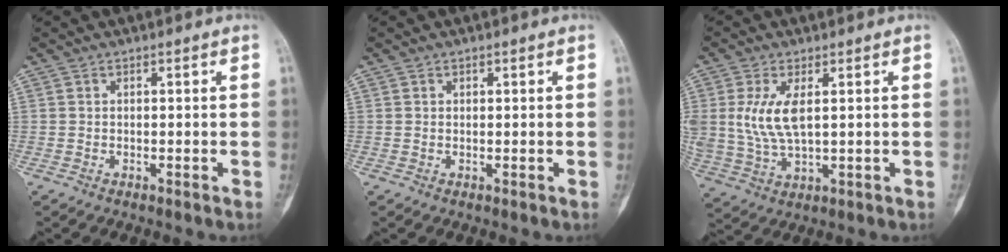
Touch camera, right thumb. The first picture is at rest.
{"total": 0.0}
{"total": 8.7, "force": [1.8, 3.9, 7.6], "torque": [-0.173, -0.009, 0.046]}